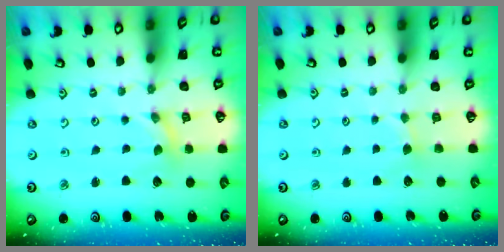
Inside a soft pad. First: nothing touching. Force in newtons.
{"total": 1.3, "press": 1.3, "slide": 0.2}